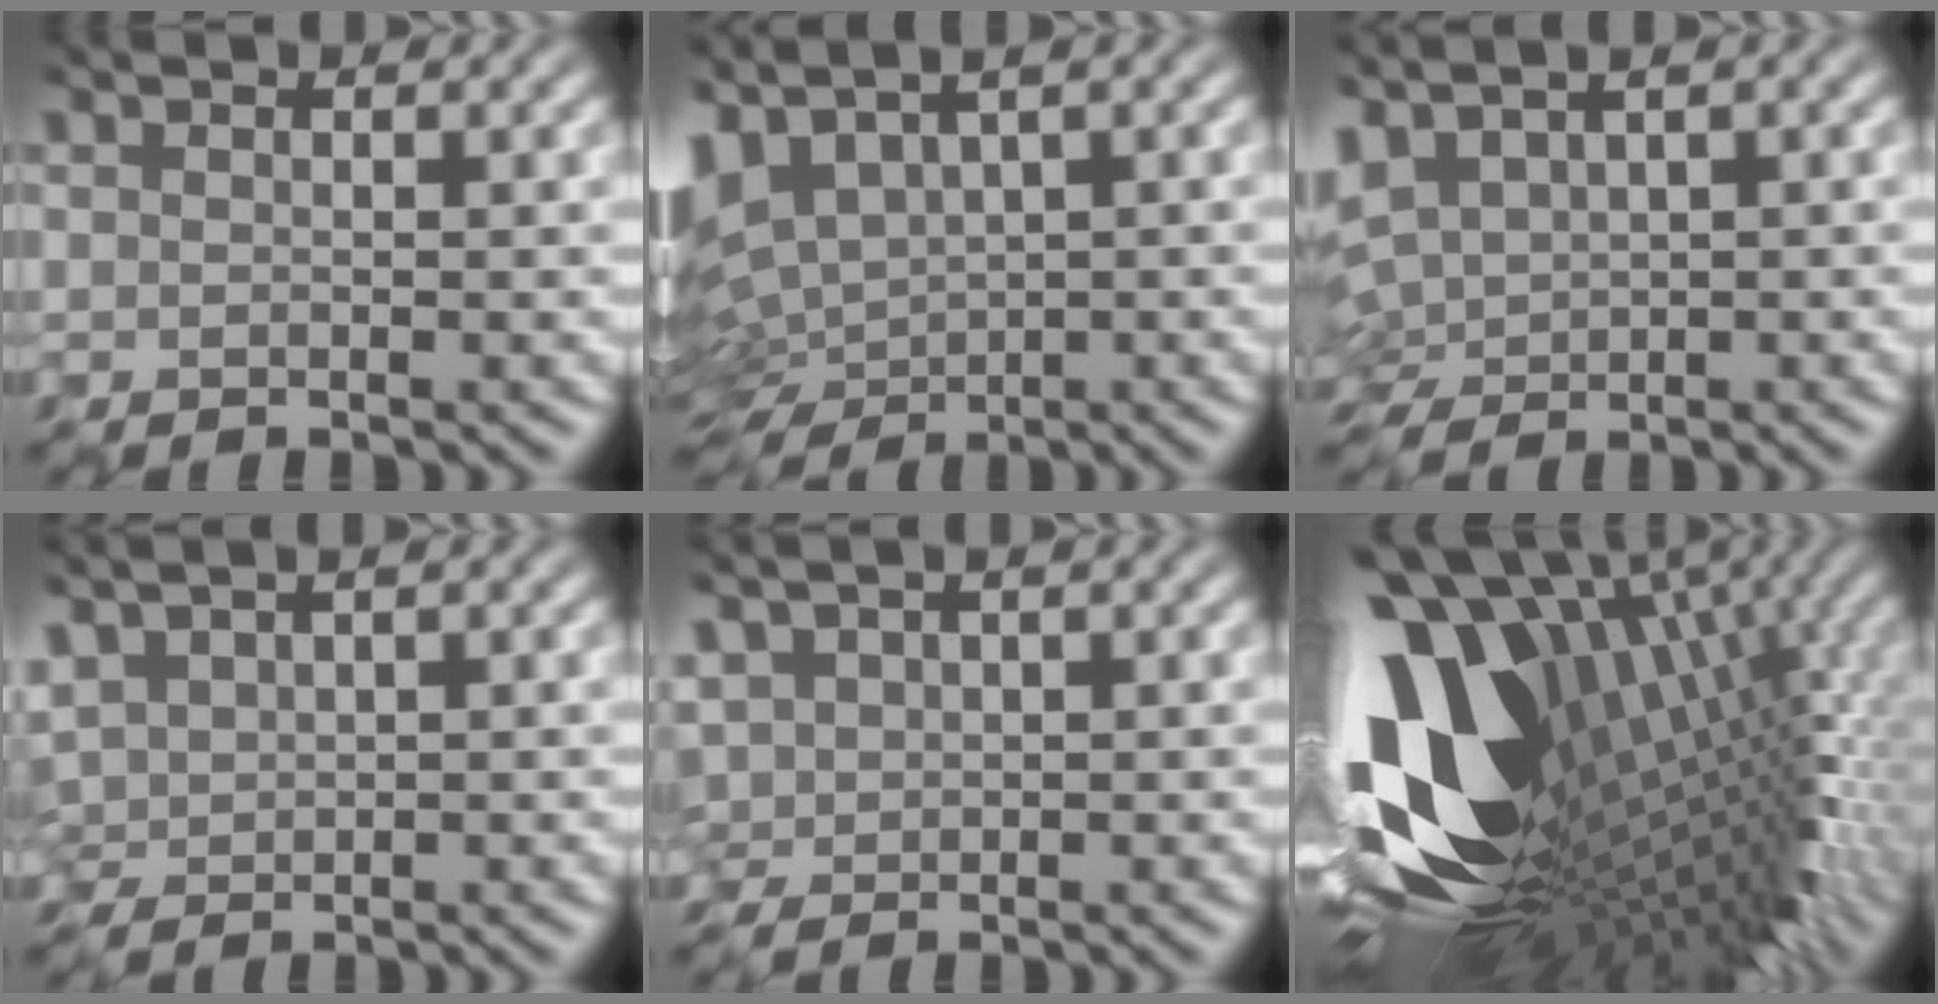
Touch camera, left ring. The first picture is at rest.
{"total": 7.9, "force": [-0.3, 4.7, 6.3], "torque": [-0.137, -0.014, 0.019]}
{"total": 4.6, "force": [1.2, 3.0, 3.2], "torque": [-0.085, 0.005, 0.026]}
{"total": 2.3, "force": [1.0, 1.5, 1.5], "torque": [-0.038, 0.009, 0.024]}
{"total": 2.2, "force": [0.5, 1.7, 1.3], "torque": [-0.032, 0.008, 0.011]}
{"total": 16.7, "force": [0.0, 9.1, 14.0], "torque": [-0.268, -0.025, 0.015]}